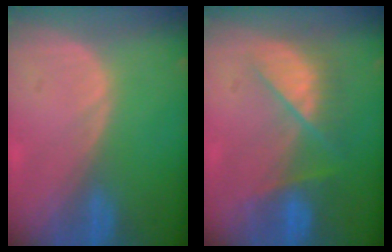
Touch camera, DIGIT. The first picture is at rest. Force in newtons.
{"total": 7.1, "press": 7.0, "slide": 1.4}